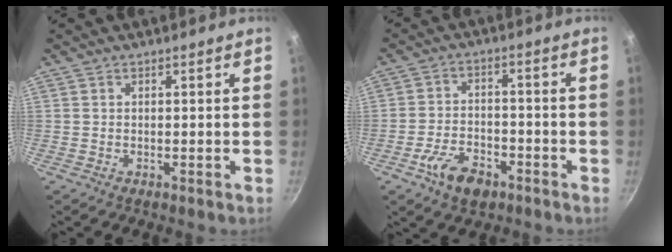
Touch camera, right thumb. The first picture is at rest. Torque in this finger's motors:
{"motor_torque": [0.63, 1.24, 0.21, -0.06, 0.30]}